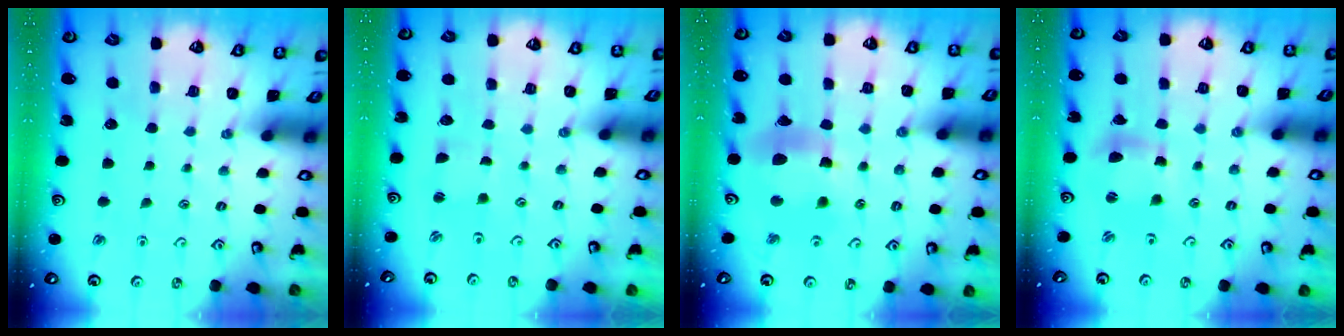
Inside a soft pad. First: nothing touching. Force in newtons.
{"total": 1.0, "press": 1.0, "slide": 0.1}
{"total": 11.7, "press": 11.6, "slide": 1.4}
{"total": 7.4, "press": 7.3, "slide": 1.1}